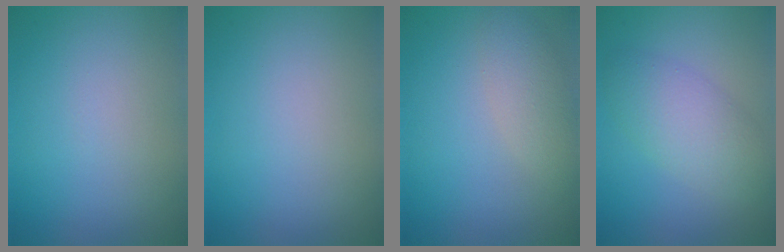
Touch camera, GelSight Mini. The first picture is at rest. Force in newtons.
{"total": 0.0}
{"total": 2.7, "press": 2.7, "slide": 0.2}
{"total": 4.2, "press": 4.2, "slide": 0.1}